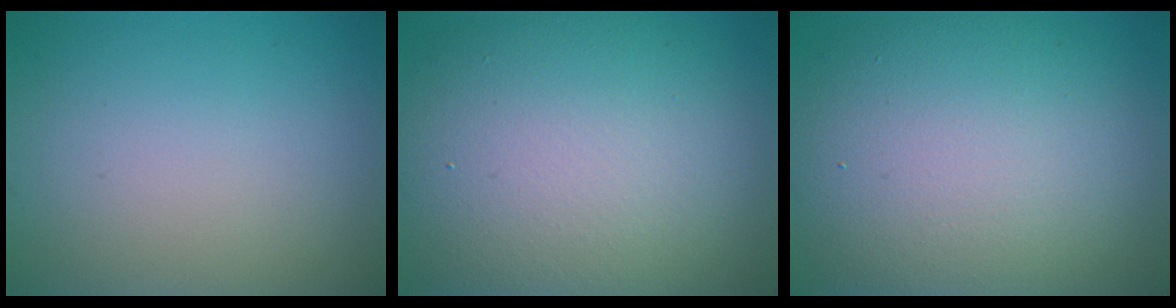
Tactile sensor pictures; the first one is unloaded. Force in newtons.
{"total": 13.4, "press": 13.4, "slide": 0.5}
{"total": 12.6, "press": 12.5, "slide": 0.5}